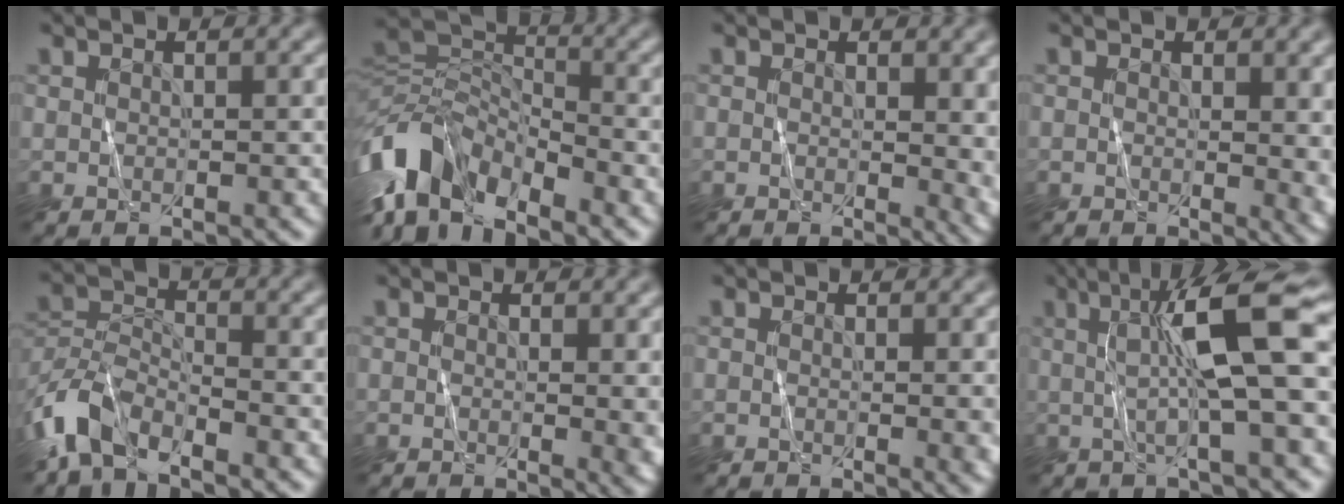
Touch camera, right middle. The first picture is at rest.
{"total": 8.7, "force": [-5.4, 4.4, 5.2], "torque": [-0.099, -0.001, -0.114]}
{"total": 4.1, "force": [0.4, 2.1, 3.5], "torque": [-0.030, -0.005, 0.007]}
{"total": 3.4, "force": [0.3, 1.5, 3.0], "torque": [-0.025, -0.004, 0.006]}
{"total": 5.1, "force": [-4.1, 2.0, 2.2], "torque": [-0.046, -0.001, -0.093]}
{"total": 2.7, "force": [0.2, 0.8, 2.5], "torque": [-0.024, -0.002, 0.003]}
{"total": 2.1, "force": [0.1, 0.6, 2.0], "torque": [-0.015, 0.002, -0.002]}
{"total": 7.9, "force": [1.3, 1.0, 7.7], "torque": [-0.123, 0.007, 0.019]}